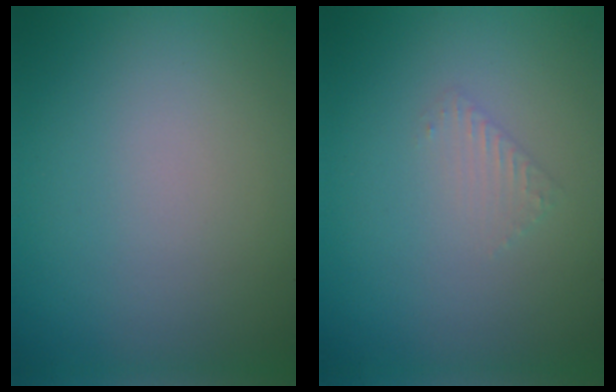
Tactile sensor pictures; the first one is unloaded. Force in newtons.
{"total": 0.9, "press": 0.9, "slide": 0.2}